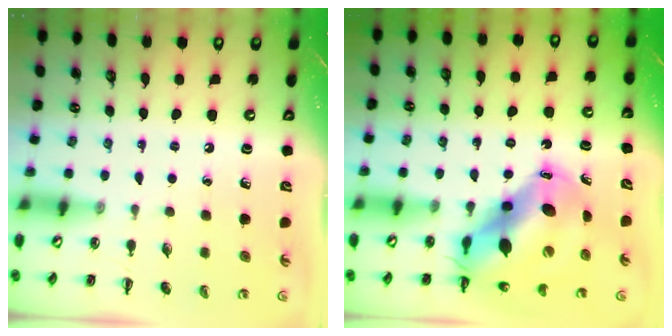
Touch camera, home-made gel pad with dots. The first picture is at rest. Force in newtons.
{"total": 14.5, "press": 13.9, "slide": 4.0}